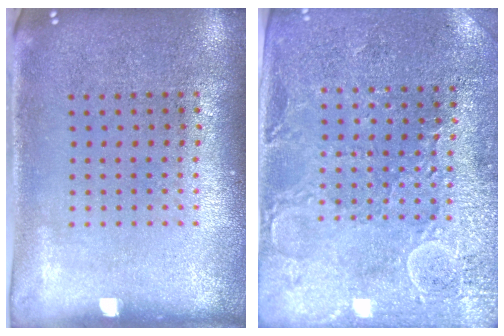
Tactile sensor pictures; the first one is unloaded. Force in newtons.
{"total": 2.9, "press": 2.8, "slide": 0.4}